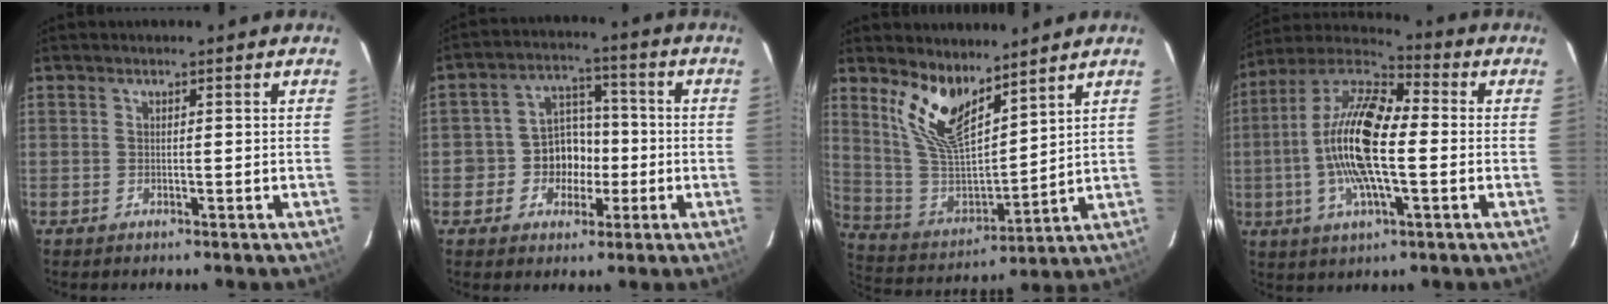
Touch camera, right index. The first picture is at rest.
{"total": 8.1, "force": [-2.2, 7.1, 3.2], "torque": [-0.064, 0.030, -0.033]}
{"total": 13.2, "force": [9.0, 5.0, 8.2], "torque": [-0.167, -0.006, 0.191]}
{"total": 17.0, "force": [-1.5, 5.8, 15.9], "torque": [-0.308, 0.006, -0.041]}